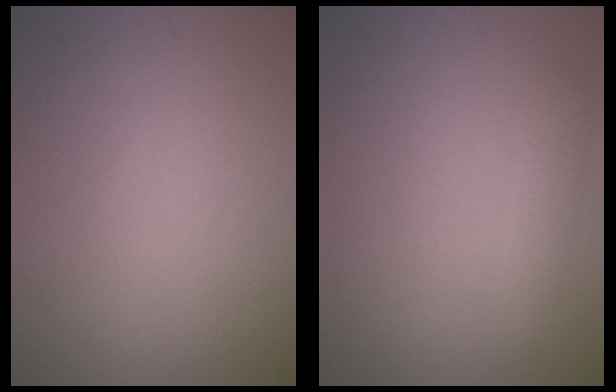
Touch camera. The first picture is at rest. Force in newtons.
{"total": 1.7, "press": 1.7, "slide": 0.0}